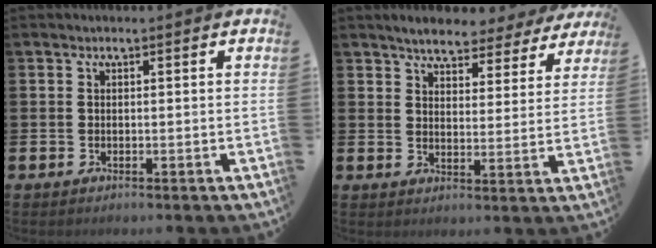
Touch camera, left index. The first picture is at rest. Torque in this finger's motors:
{"motor_torque": [1.07, -1.06, 0.53, 0.07]}